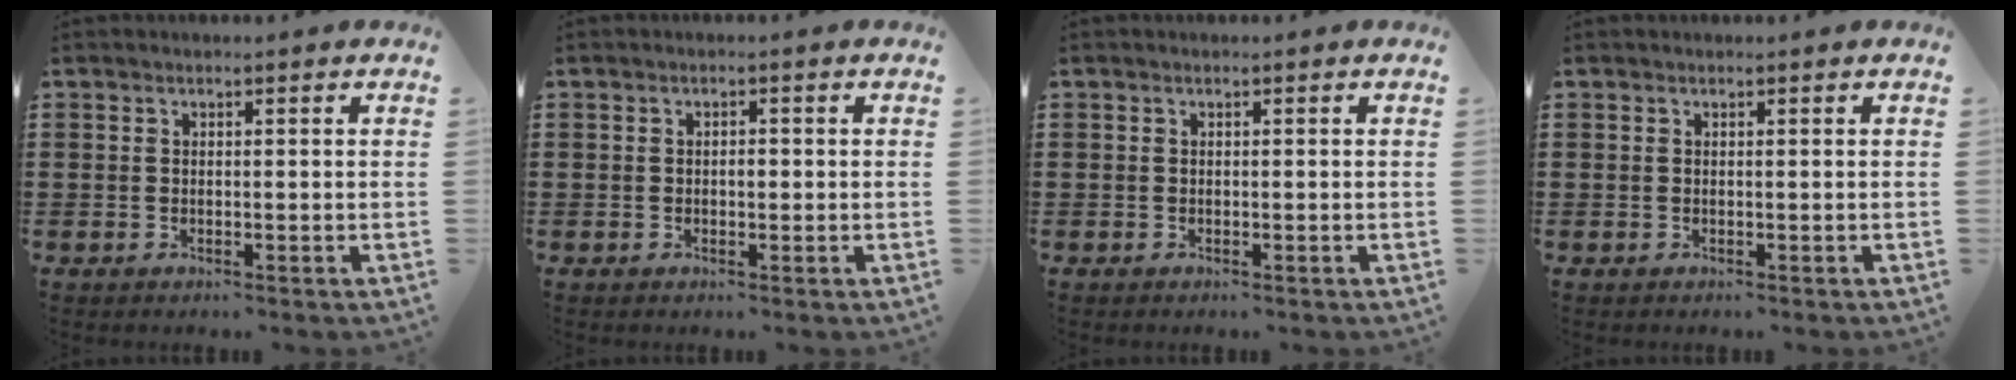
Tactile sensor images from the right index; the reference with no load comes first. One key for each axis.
{"total": 1.3, "fx": -0.1, "fy": 0.6, "fz": 1.1, "tx": -0.021, "ty": 0.002, "tz": -0.004}
{"total": 0.0}
{"total": 0.0}